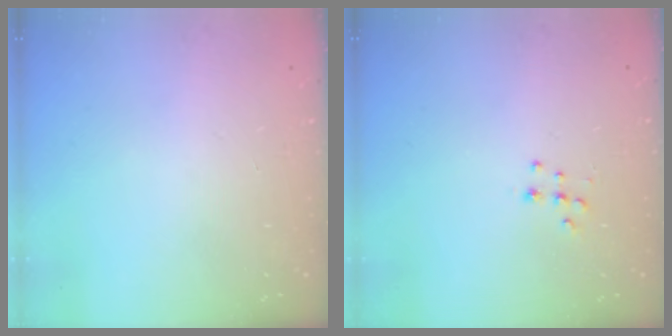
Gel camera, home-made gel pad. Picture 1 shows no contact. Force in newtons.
{"total": 6.8, "press": 6.8, "slide": 0.5}